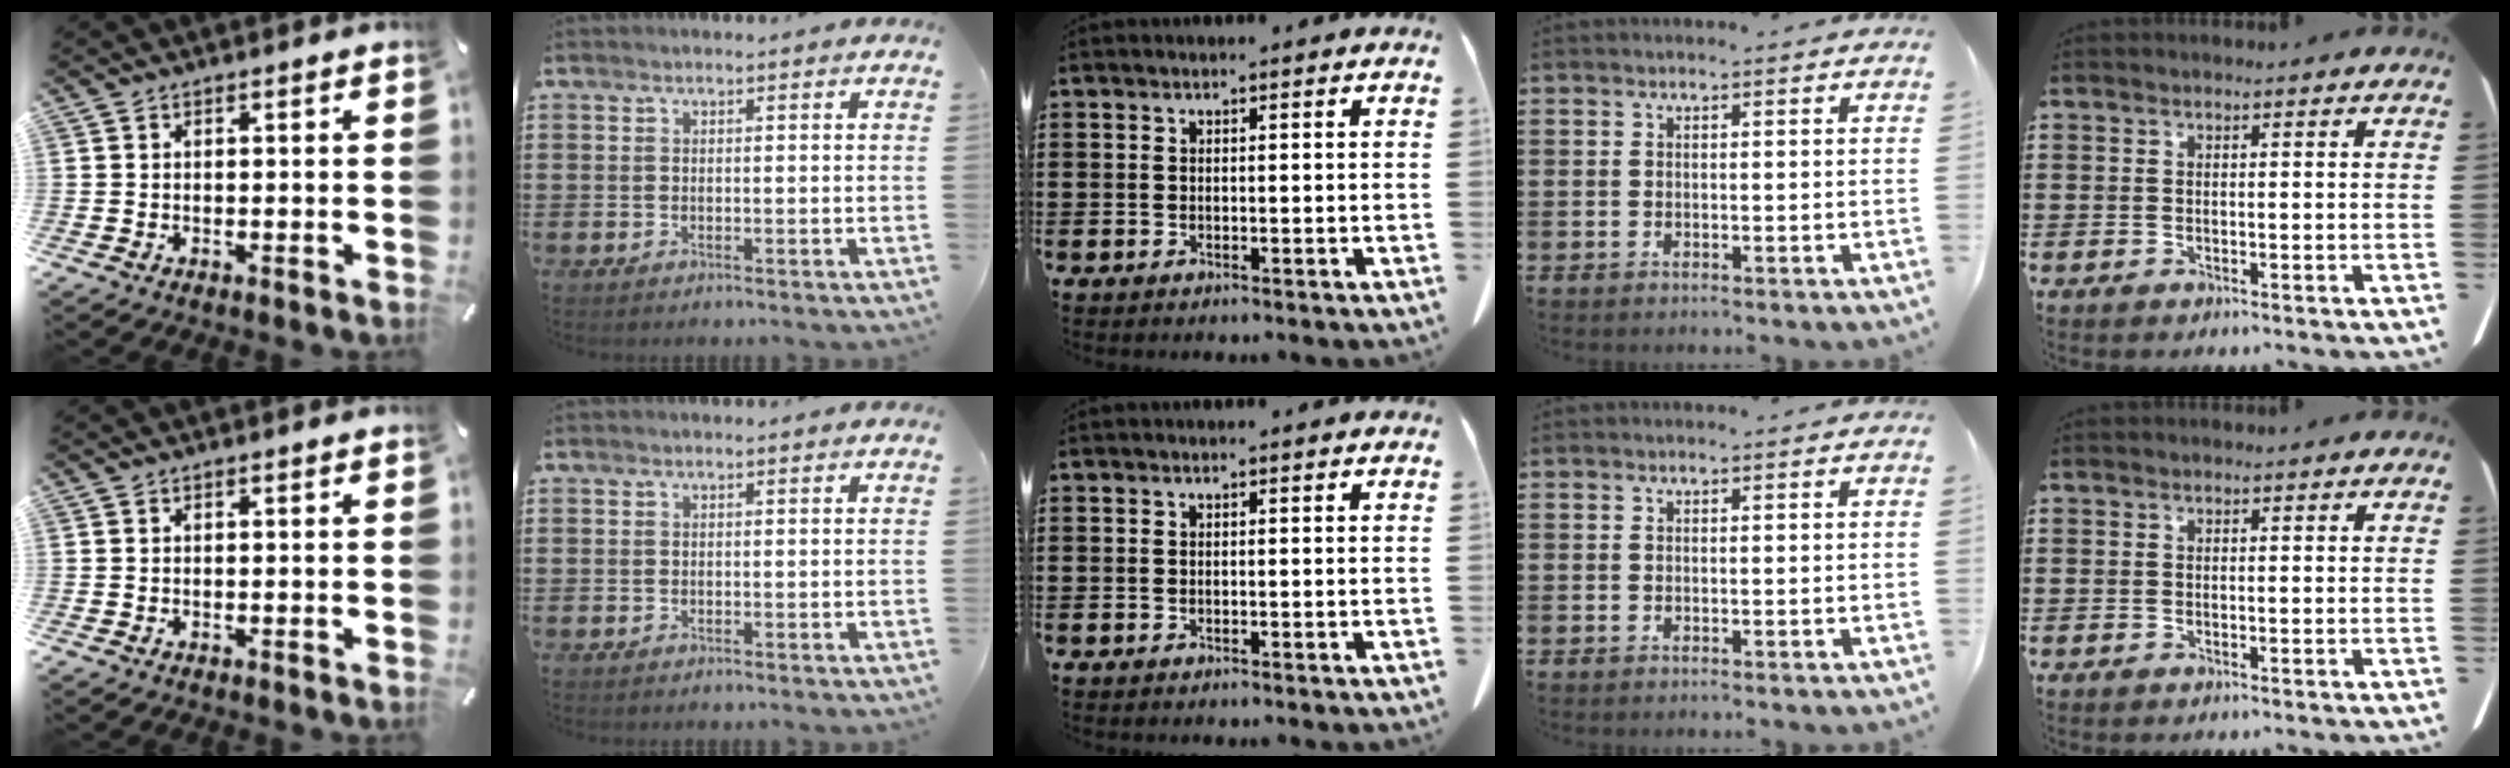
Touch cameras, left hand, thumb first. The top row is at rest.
{}